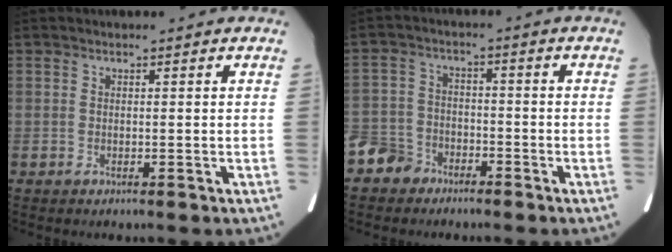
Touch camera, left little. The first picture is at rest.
{"total": 5.9, "force": [-4.5, 3.7, 0.9], "torque": [-0.021, 0.002, -0.092]}